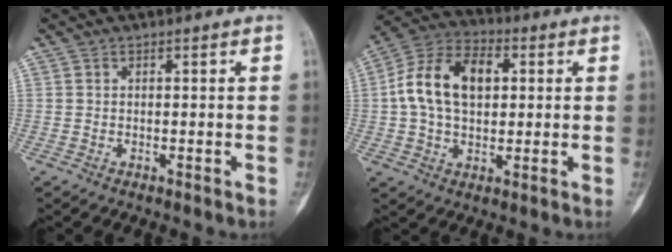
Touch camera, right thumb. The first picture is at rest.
{"total": 14.2, "force": [2.0, 9.2, 10.6], "torque": [-0.177, 0.024, 0.027]}